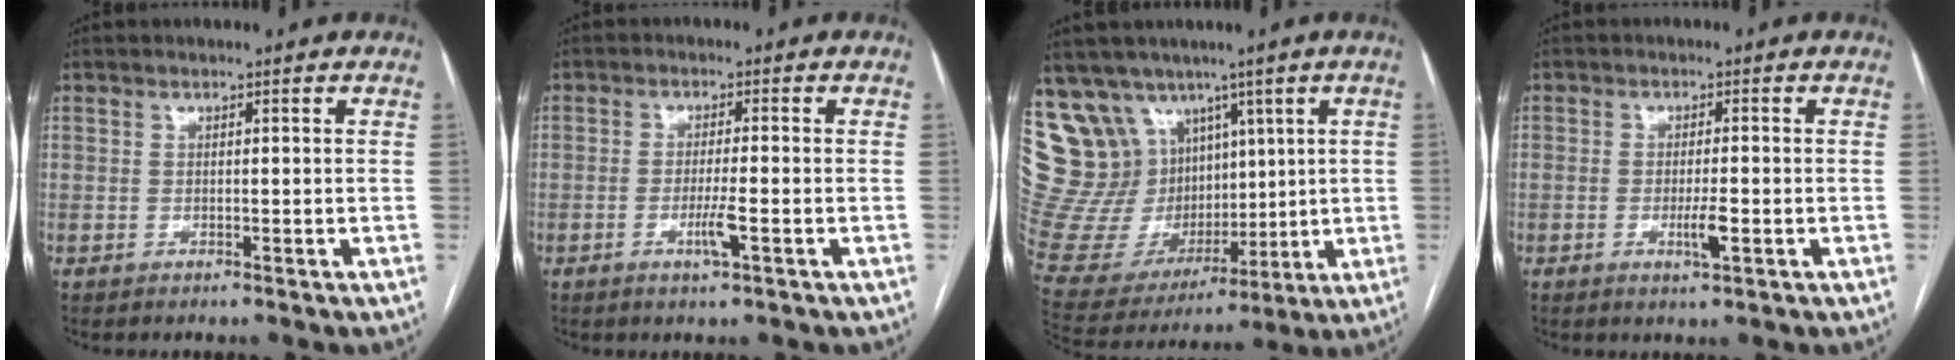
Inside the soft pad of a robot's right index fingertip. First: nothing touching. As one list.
[{"total": 3.5, "force": [-1.4, 0.0, 3.2], "torque": [-0.062, -0.006, -0.026]}, {"total": 21.9, "force": [11.3, 16.5, 9.0], "torque": [-0.203, 0.064, 0.239]}, {"total": 3.0, "force": [-1.0, 0.4, 2.9], "torque": [-0.052, -0.004, -0.015]}]